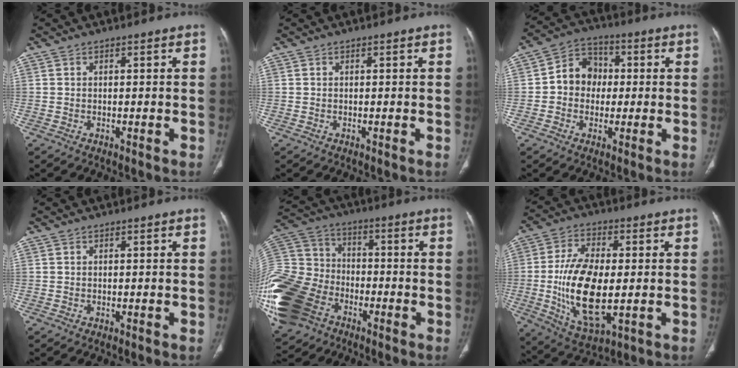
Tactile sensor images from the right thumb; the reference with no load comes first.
{"total": 0.0}
{"total": 8.7, "force": [0.1, 7.5, 4.4], "torque": [-0.041, 0.023, -0.013]}
{"total": 0.0}
{"total": 27.5, "force": [-11.5, 19.9, 15.1], "torque": [-0.411, 0.036, -0.211]}
{"total": 16.9, "force": [-1.6, 8.4, 14.5], "torque": [-0.271, -0.010, -0.020]}